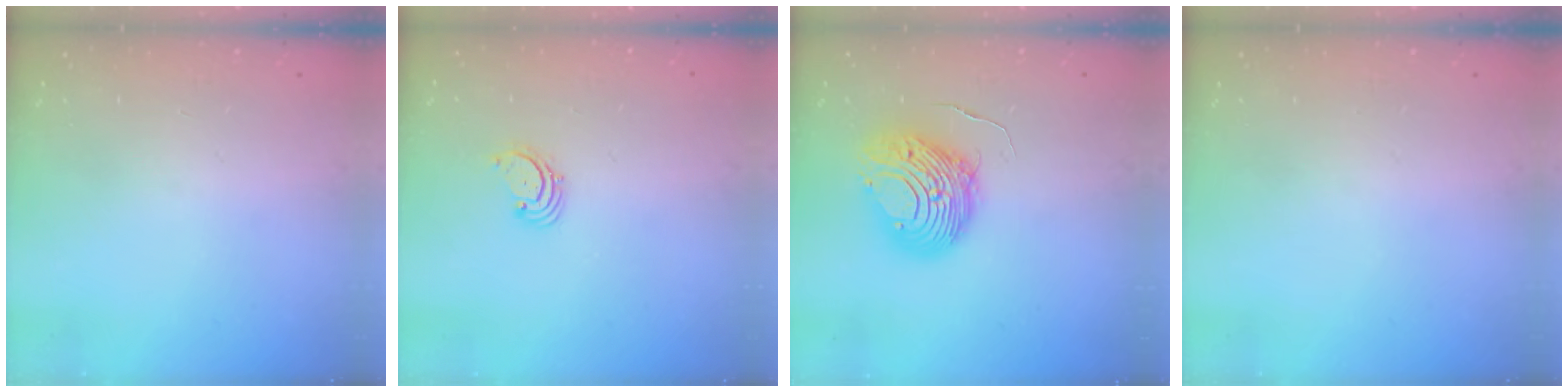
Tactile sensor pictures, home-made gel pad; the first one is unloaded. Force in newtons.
{"total": 1.7, "press": 1.7, "slide": 0.2}
{"total": 10.6, "press": 10.5, "slide": 1.4}
{"total": 0.0}